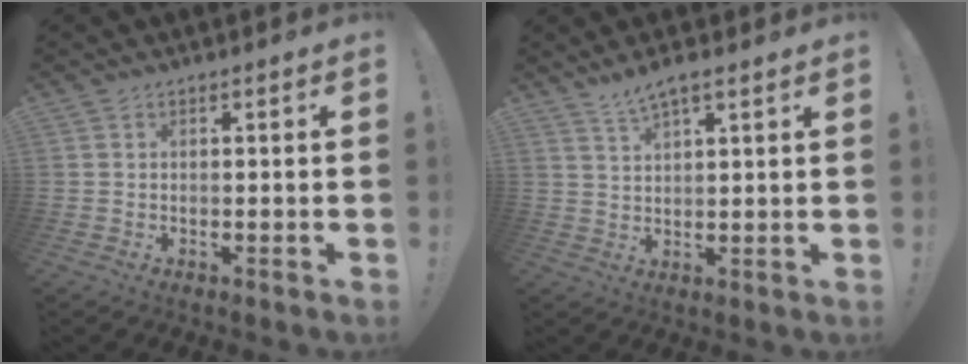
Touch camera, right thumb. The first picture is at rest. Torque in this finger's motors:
{"motor_torque": [-0.12, 1.29, 0.40, 0.34, -0.01]}